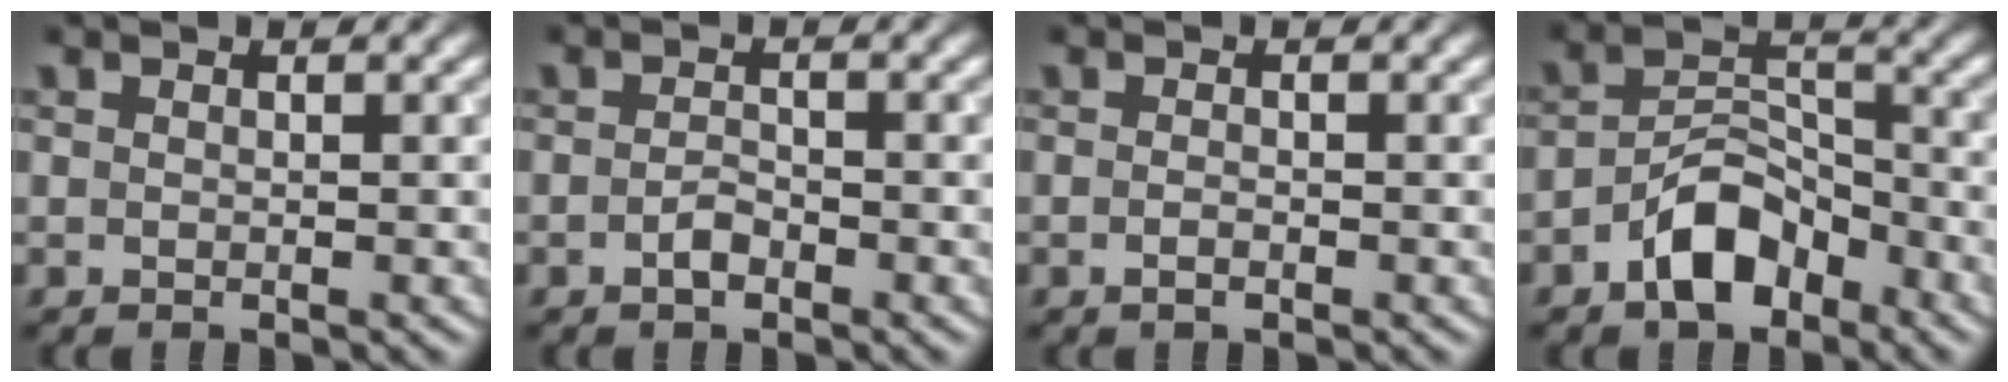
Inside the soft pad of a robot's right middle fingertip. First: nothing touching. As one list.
[{"total": 1.4, "force": [-0.8, 0.6, 0.9], "torque": [-0.019, 0.001, -0.016]}, {"total": 0.8, "force": [-0.4, 0.2, 0.6], "torque": [-0.012, -0.003, -0.007]}, {"total": 5.7, "force": [-3.5, 3.1, 3.2], "torque": [-0.048, 0.010, -0.070]}]